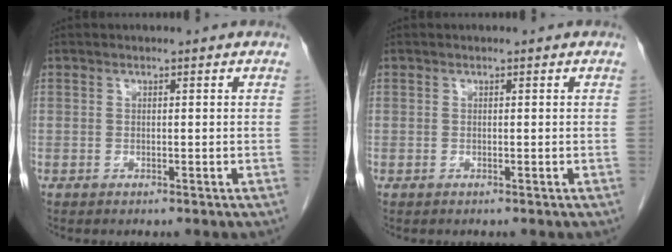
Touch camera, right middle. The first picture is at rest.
{"total": 0.0}